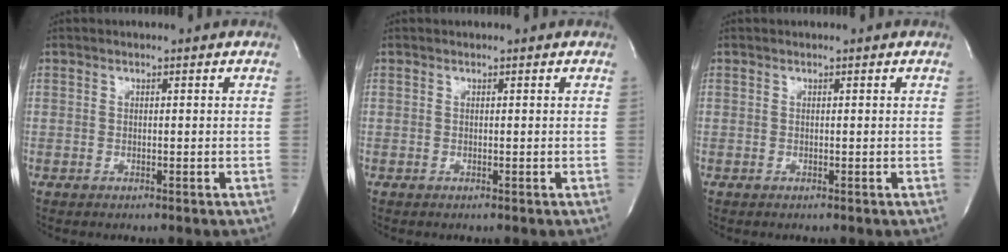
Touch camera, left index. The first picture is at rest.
{"total": 0.0}
{"total": 0.0}